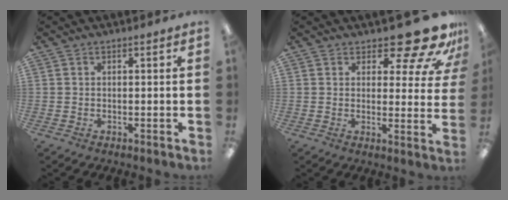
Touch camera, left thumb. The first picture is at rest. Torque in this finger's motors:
{"motor_torque": [1.09, 0.93, 0.31, -0.49, 0.09]}